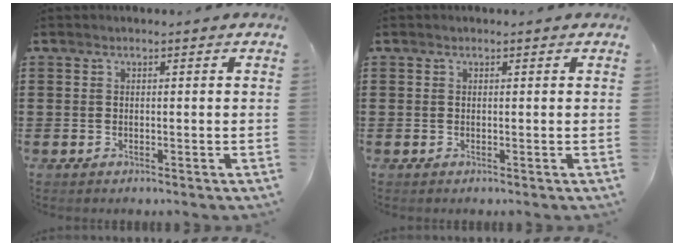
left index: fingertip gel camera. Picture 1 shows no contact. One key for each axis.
{"total": 0.0}